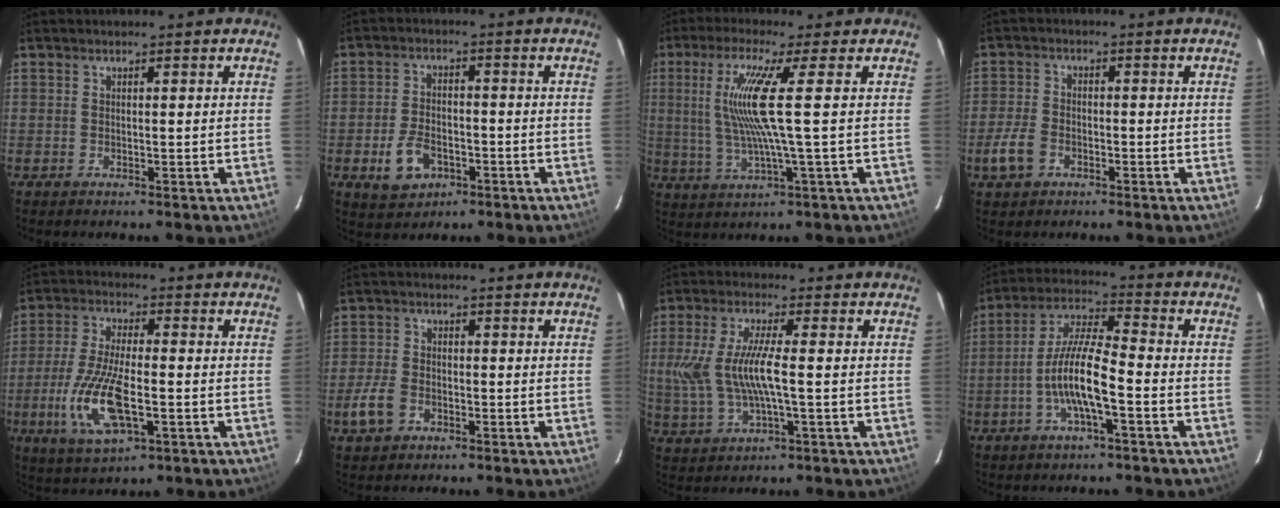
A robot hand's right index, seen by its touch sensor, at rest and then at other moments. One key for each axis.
{"total": 7.6, "fx": -3.3, "fy": 5.0, "fz": 4.7, "tx": -0.101, "ty": 0.008, "tz": -0.050}
{"total": 10.2, "fx": 1.5, "fy": -1.4, "fz": 10.0, "tx": -0.199, "ty": -0.007, "tz": 0.037}
{"total": 5.7, "fx": -2.7, "fy": 4.1, "fz": 2.9, "tx": -0.075, "ty": 0.006, "tz": -0.050}
{"total": 13.9, "fx": -4.0, "fy": 5.0, "fz": 12.3, "tx": -0.262, "ty": -0.013, "tz": -0.074}
{"total": 6.0, "fx": -2.8, "fy": 4.3, "fz": 3.1, "tx": -0.080, "ty": 0.006, "tz": -0.052}
{"total": 10.7, "fx": -0.5, "fy": 3.1, "fz": 10.2, "tx": -0.211, "ty": -0.002, "tz": -0.003}
{"total": 10.8, "fx": -3.7, "fy": 1.9, "fz": 10.0, "tx": -0.207, "ty": 0.005, "tz": -0.074}